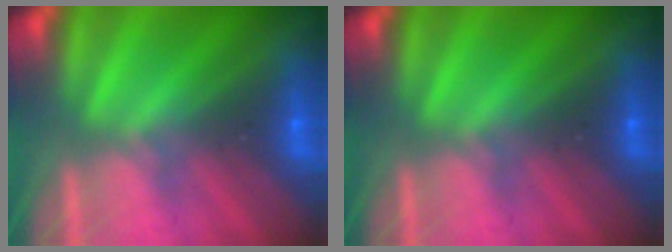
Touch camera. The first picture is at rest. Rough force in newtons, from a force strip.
{"total": 0.0}